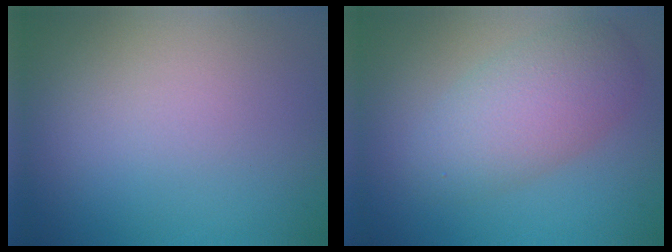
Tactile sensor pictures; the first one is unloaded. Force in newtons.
{"total": 4.5, "press": 4.5, "slide": 0.1}